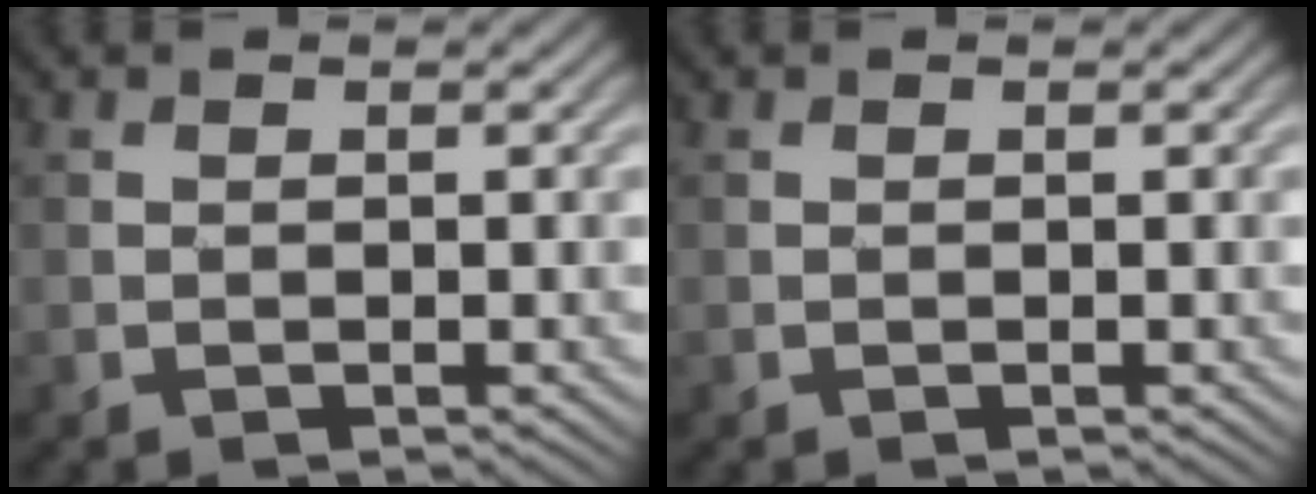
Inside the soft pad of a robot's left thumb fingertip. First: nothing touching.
{"total": 0.0}